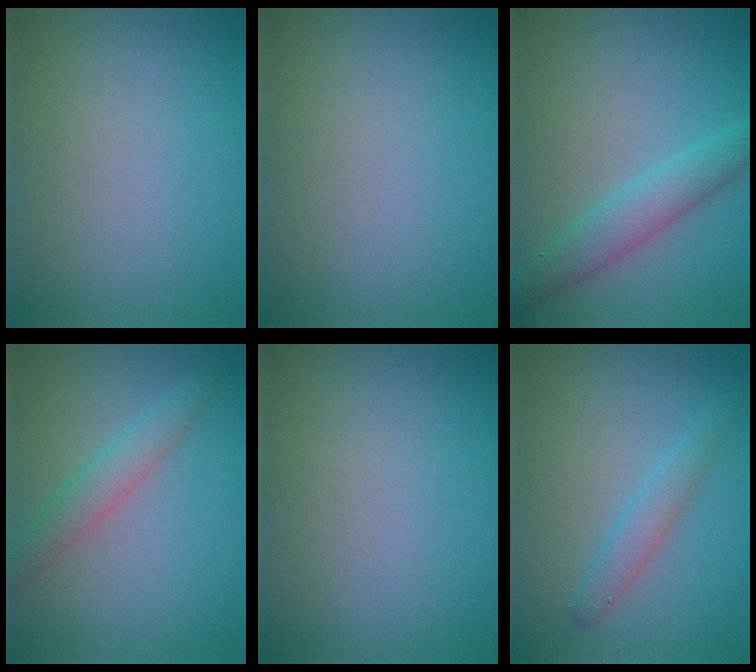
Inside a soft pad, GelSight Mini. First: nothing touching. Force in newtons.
{"total": 0.0}
{"total": 3.6, "press": 3.6, "slide": 0.1}
{"total": 2.7, "press": 2.7, "slide": 0.1}
{"total": 0.0}
{"total": 2.1, "press": 2.1, "slide": 0.2}